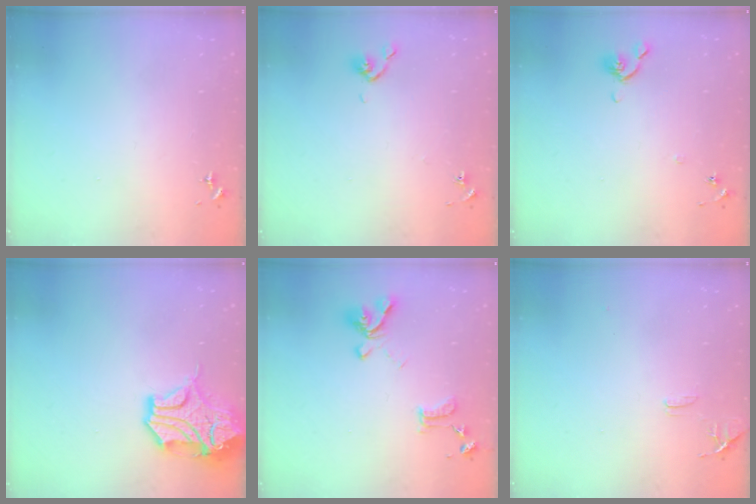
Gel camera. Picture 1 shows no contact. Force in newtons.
{"total": 5.9, "press": 5.8, "slide": 0.8}
{"total": 6.2, "press": 6.2, "slide": 0.8}
{"total": 15.8, "press": 15.6, "slide": 2.5}
{"total": 15.5, "press": 15.4, "slide": 1.6}
{"total": 7.7, "press": 7.7, "slide": 0.7}